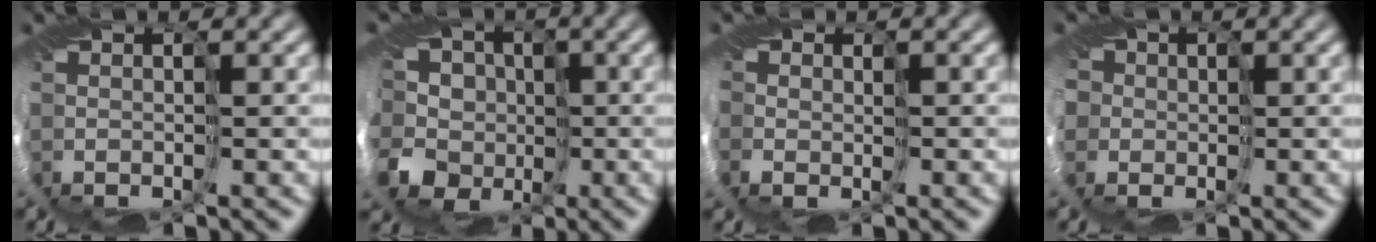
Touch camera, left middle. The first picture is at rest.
{"total": 9.3, "force": [-0.8, 8.4, 3.9], "torque": [-0.101, 0.022, -0.065]}
{"total": 1.6, "force": [-0.6, 1.5, -0.2], "torque": [0.002, -0.005, -0.012]}
{"total": 4.9, "force": [0.1, 4.8, 1.1], "torque": [-0.052, 0.016, -0.040]}